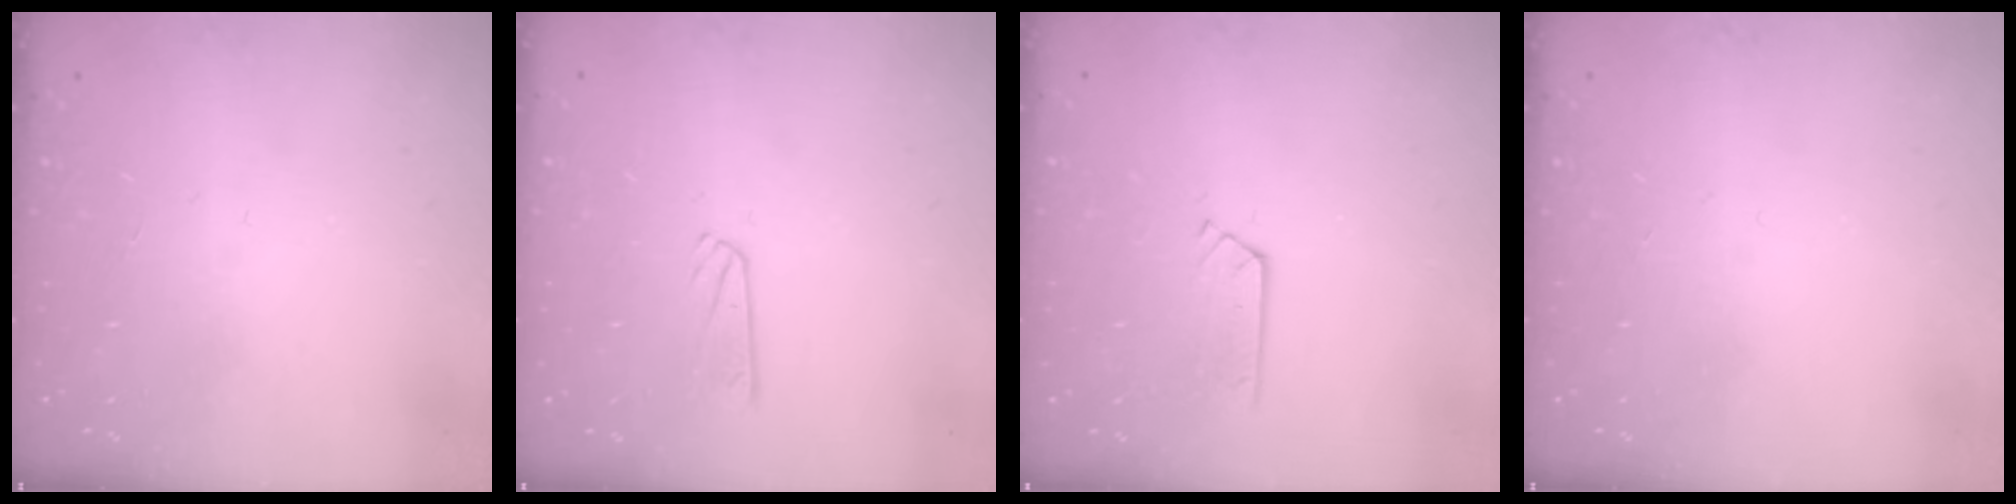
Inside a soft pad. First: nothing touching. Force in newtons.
{"total": 4.4, "press": 4.4, "slide": 0.1}
{"total": 2.9, "press": 2.9, "slide": 0.3}
{"total": 0.0}